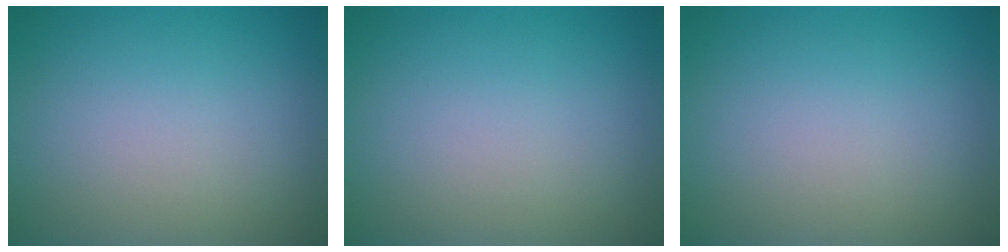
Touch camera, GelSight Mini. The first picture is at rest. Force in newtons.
{"total": 0.0}
{"total": 0.0}